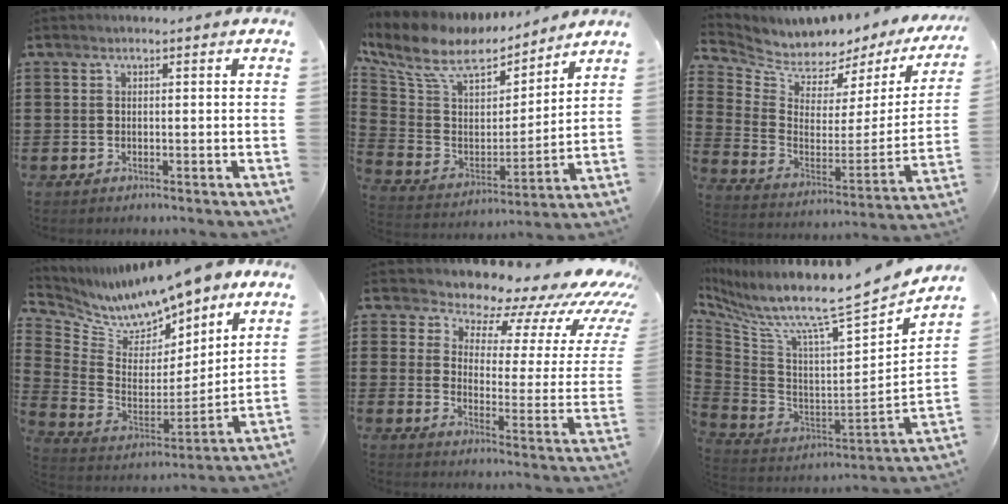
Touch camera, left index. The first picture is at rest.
{"total": 10.2, "force": [7.8, 4.6, 4.9], "torque": [-0.133, -0.040, 0.135]}
{"total": 4.6, "force": [4.3, 1.6, -0.1], "torque": [-0.036, -0.051, 0.072]}
{"total": 10.9, "force": [10.2, 2.7, 2.6], "torque": [-0.099, -0.073, 0.180]}
{"total": 9.1, "force": [8.1, 2.9, 3.0], "torque": [-0.049, -0.078, 0.129]}
{"total": 8.2, "force": [6.5, -0.1, 5.0], "torque": [-0.112, -0.072, 0.098]}